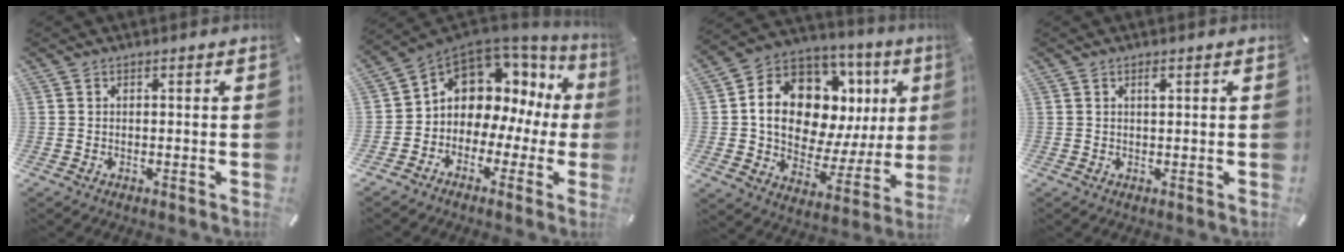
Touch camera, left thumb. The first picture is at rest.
{"total": 8.8, "force": [3.3, 7.6, 3.0], "torque": [-0.061, -0.038, 0.062]}
{"total": 16.2, "force": [5.5, 11.0, 10.5], "torque": [-0.166, -0.049, 0.098]}
{"total": 1.1, "force": [0.5, 0.4, 1.0], "torque": [-0.020, 0.003, 0.007]}